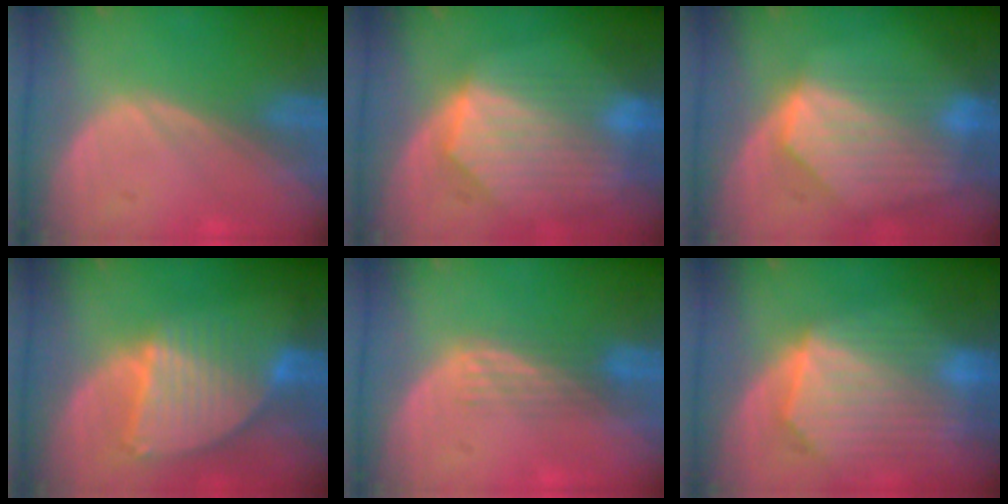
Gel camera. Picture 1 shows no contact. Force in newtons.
{"total": 9.5, "press": 8.4, "slide": 4.6}
{"total": 9.2, "press": 8.1, "slide": 4.3}
{"total": 8.7, "press": 7.5, "slide": 4.4}
{"total": 3.0, "press": 2.7, "slide": 1.3}
{"total": 10.3, "press": 8.9, "slide": 5.3}